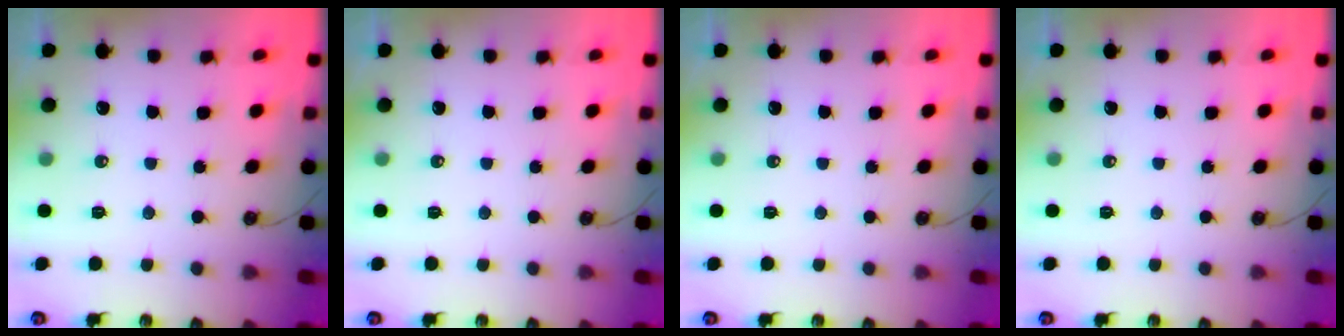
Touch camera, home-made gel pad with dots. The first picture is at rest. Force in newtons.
{"total": 0.0}
{"total": 0.0}
{"total": 0.0}